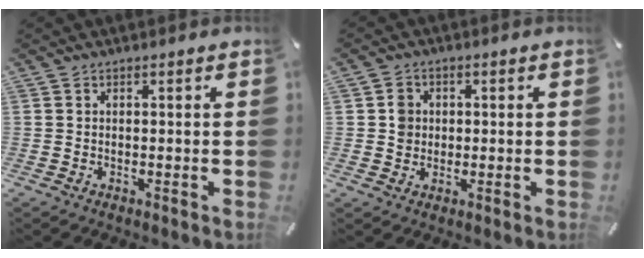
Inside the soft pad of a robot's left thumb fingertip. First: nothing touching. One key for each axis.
{"total": 3.8, "fx": 0.2, "fy": 3.6, "fz": 1.1, "tx": -0.010, "ty": 0.002, "tz": -0.002}